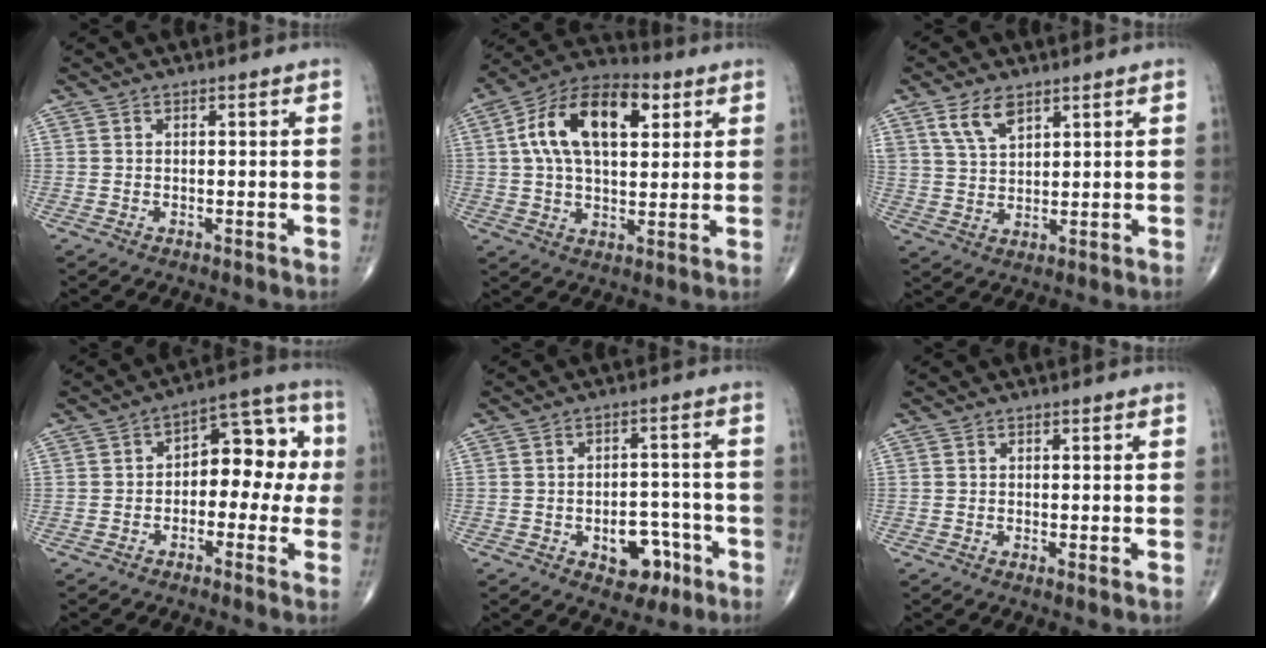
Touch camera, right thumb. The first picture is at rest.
{"total": 17.7, "force": [5.1, 9.8, 13.9], "torque": [-0.221, 0.014, 0.078]}
{"total": 6.2, "force": [3.8, 3.1, 3.8], "torque": [-0.066, -0.018, 0.079]}
{"total": 11.4, "force": [-0.4, 7.0, 9.0], "torque": [-0.073, 0.049, -0.018]}
{"total": 8.2, "force": [-3.7, 5.2, 5.1], "torque": [-0.036, 0.034, -0.045]}
{"total": 0.7, "force": [-0.1, 0.1, 0.7], "torque": [-0.016, -0.004, -0.004]}